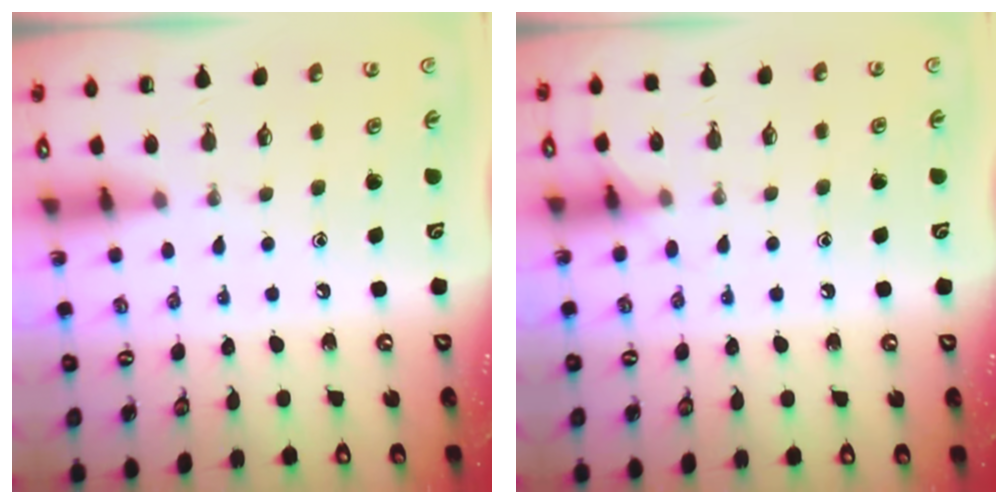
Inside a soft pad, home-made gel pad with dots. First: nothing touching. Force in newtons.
{"total": 6.0, "press": 6.0, "slide": 0.6}